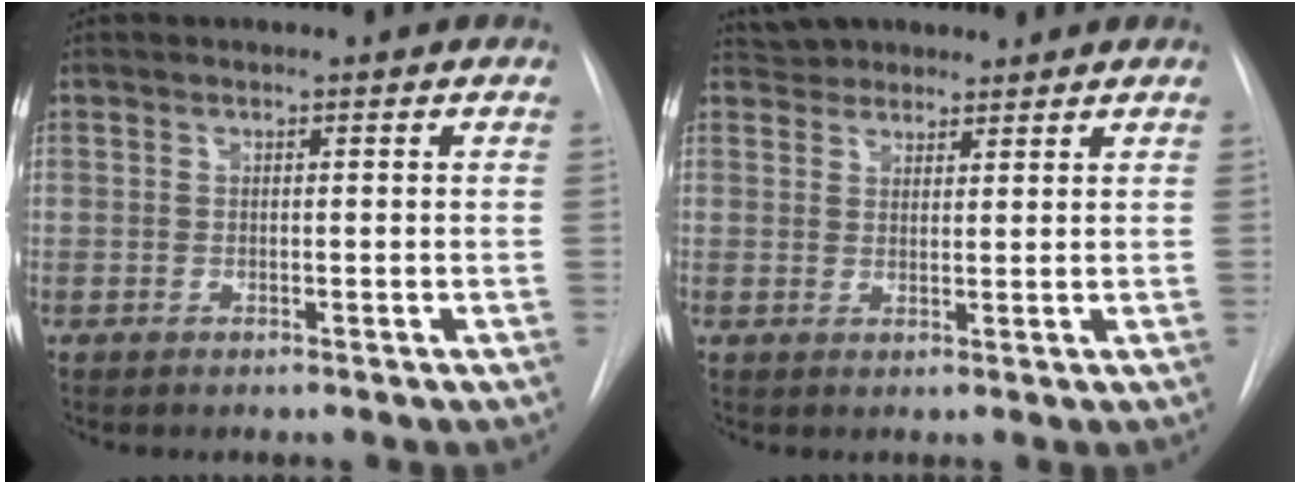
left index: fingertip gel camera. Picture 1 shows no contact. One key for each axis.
{"total": 4.2, "fx": 3.8, "fy": 1.9, "fz": 0.3, "tx": -0.006, "ty": 0.029, "tz": 0.065}